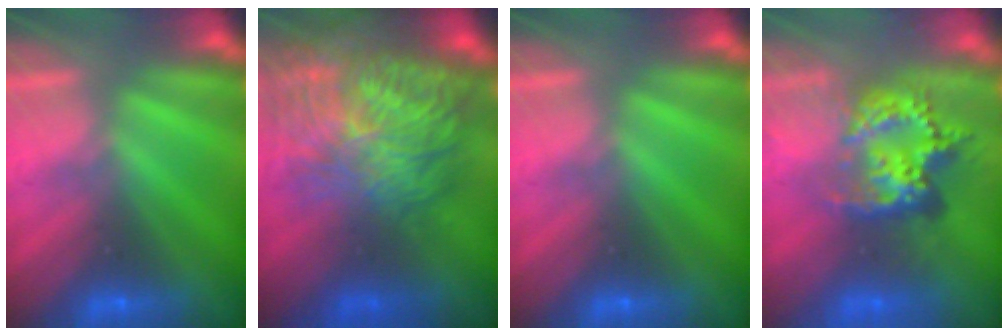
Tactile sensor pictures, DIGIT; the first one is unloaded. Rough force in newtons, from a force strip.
{"total": 11.2}
{"total": 0.0}
{"total": 6.8}